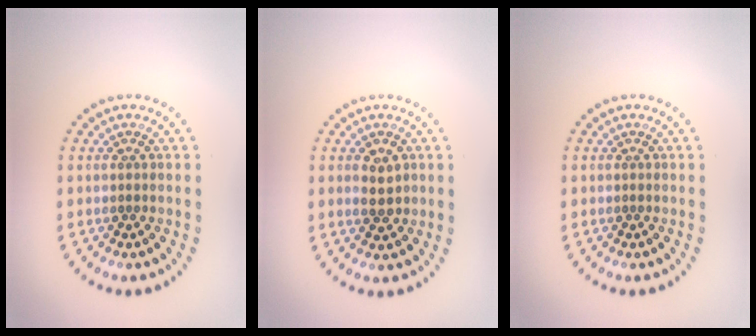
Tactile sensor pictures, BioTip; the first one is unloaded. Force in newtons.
{"total": 2.2, "press": 2.2, "slide": 0.3}
{"total": 0.0}